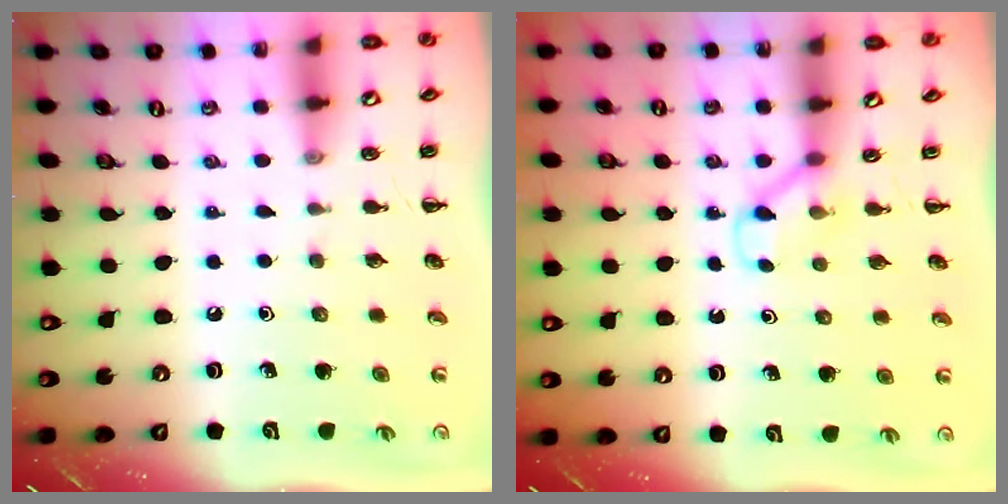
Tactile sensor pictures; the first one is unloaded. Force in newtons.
{"total": 3.7, "press": 3.5, "slide": 1.2}